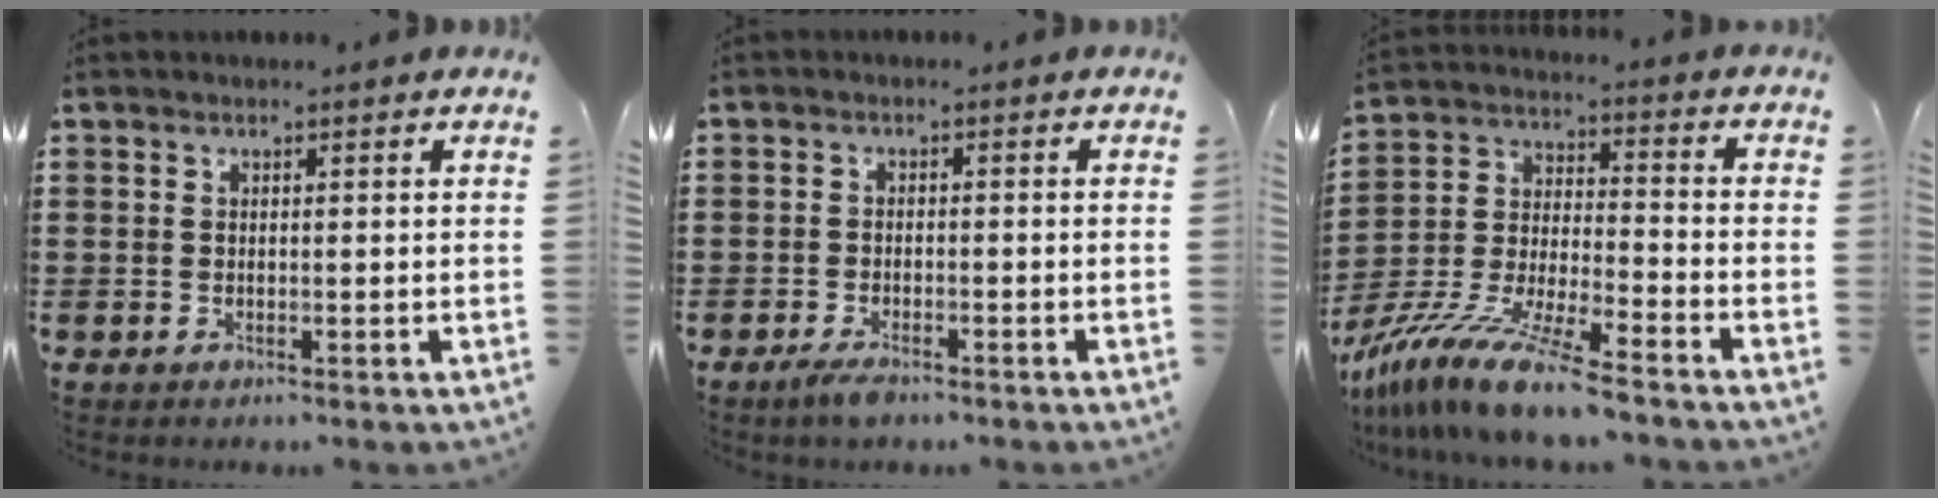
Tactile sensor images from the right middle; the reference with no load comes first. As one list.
[{"total": 2.2, "force": [-1.7, 0.7, 1.2], "torque": [-0.030, 0.000, -0.034]}, {"total": 12.5, "force": [-11.0, 0.0, 5.9], "torque": [-0.119, 0.012, -0.218]}]